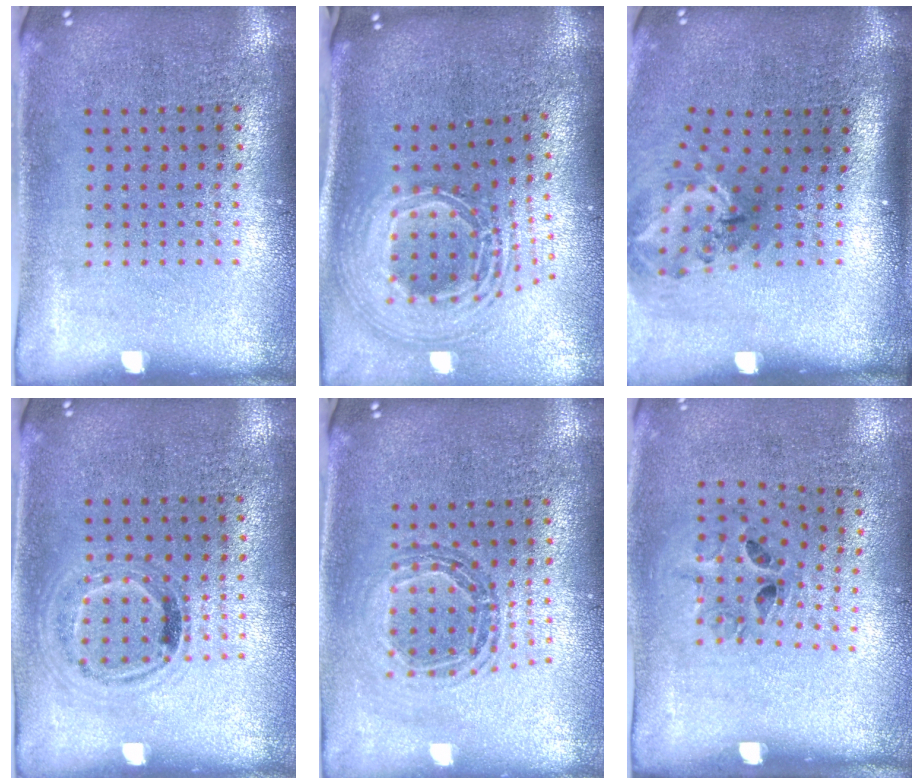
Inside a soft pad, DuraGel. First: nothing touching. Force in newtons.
{"total": 2.8, "press": 1.9, "slide": 2.0}
{"total": 1.9, "press": 1.3, "slide": 1.4}
{"total": 0.9, "press": 0.9, "slide": 0.3}
{"total": 0.9, "press": 0.9, "slide": 0.1}
{"total": 1.3, "press": 0.7, "slide": 1.2}